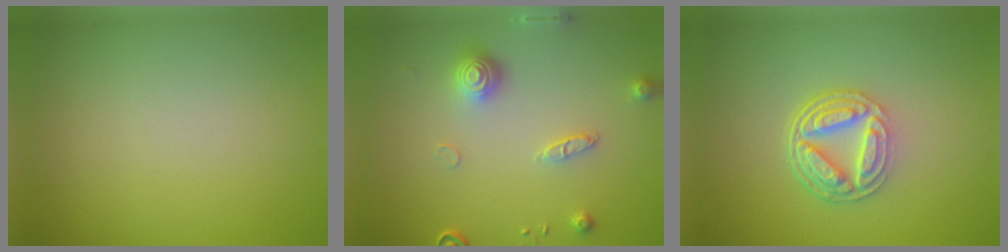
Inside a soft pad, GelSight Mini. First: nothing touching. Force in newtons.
{"total": 3.0, "press": 2.8, "slide": 1.1}
{"total": 5.1, "press": 3.9, "slide": 3.4}